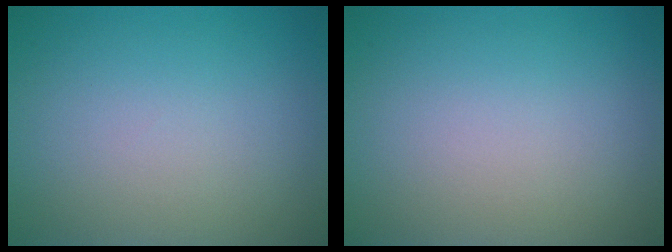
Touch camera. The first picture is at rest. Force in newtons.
{"total": 0.0}